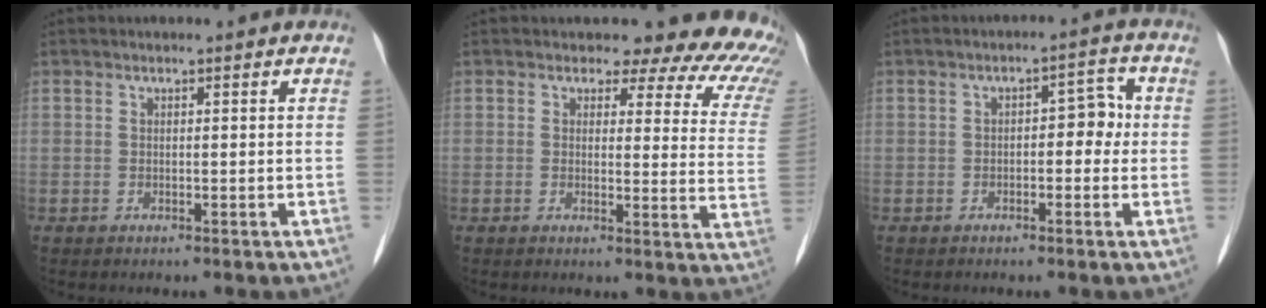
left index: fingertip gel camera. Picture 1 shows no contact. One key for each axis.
{"total": 16.6, "fx": 15.0, "fy": 5.9, "fz": 4.0, "tx": -0.005, "ty": -0.078, "tz": 0.125}
{"total": 4.3, "fx": -0.1, "fy": 2.1, "fz": 3.7, "tx": -0.043, "ty": 0.028, "tz": -0.005}